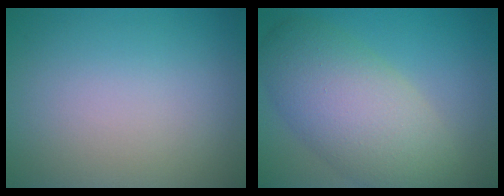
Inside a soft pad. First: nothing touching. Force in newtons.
{"total": 8.3, "press": 8.3, "slide": 0.7}